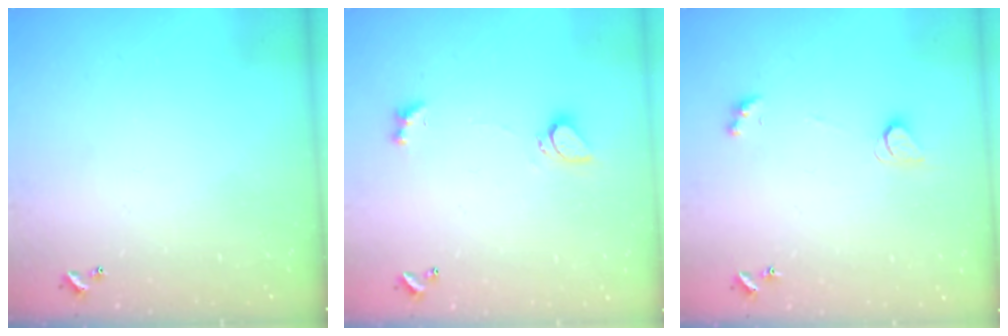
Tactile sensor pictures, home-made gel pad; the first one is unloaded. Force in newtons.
{"total": 2.1, "press": 2.0, "slide": 0.6}
{"total": 2.4, "press": 2.4, "slide": 0.4}